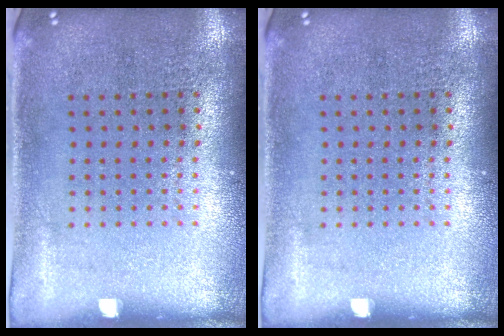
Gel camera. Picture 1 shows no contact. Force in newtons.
{"total": 0.0}